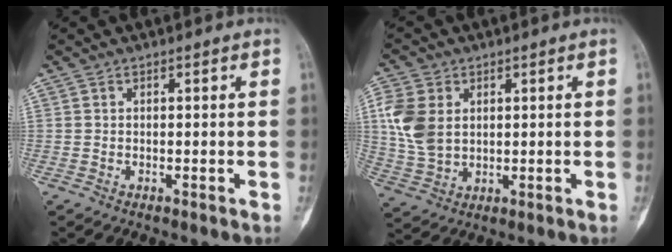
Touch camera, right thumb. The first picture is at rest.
{"total": 9.5, "force": [2.1, 6.8, 6.3], "torque": [-0.128, -0.004, 0.047]}